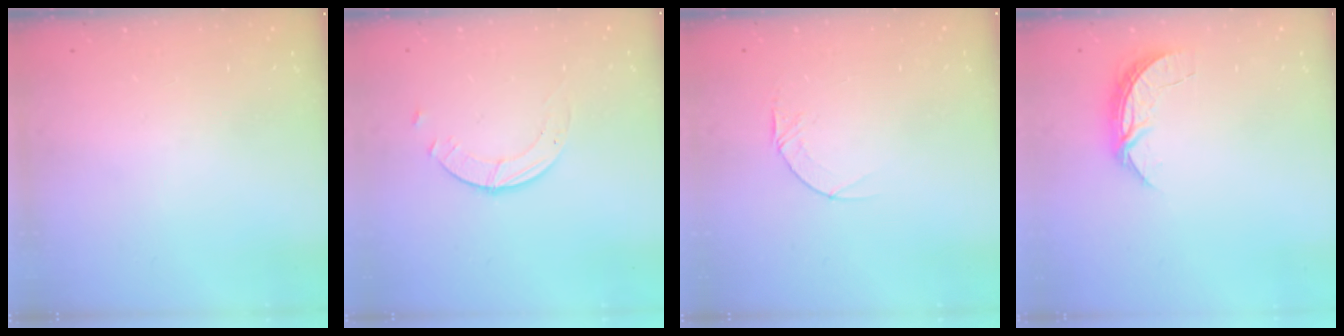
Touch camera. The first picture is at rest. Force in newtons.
{"total": 1.8, "press": 1.8, "slide": 0.2}
{"total": 4.1, "press": 4.1, "slide": 0.4}
{"total": 5.6, "press": 5.6, "slide": 0.5}